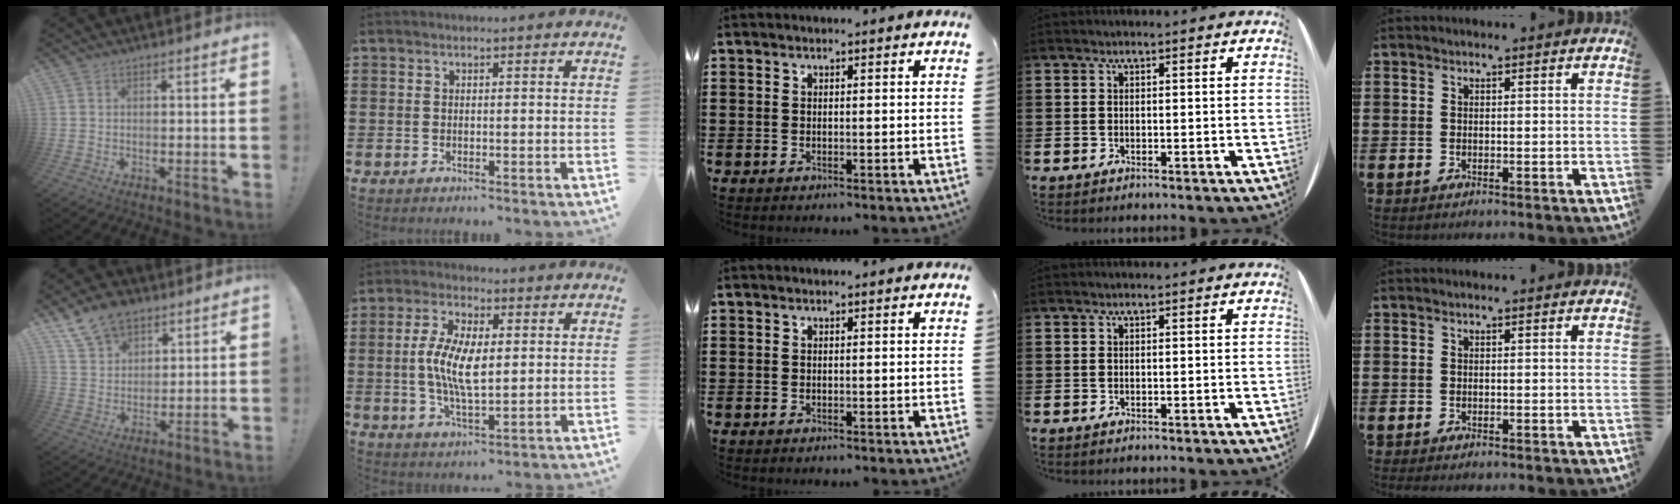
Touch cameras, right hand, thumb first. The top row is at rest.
{"thumb": {"total": 11.1, "force": [8.0, 6.8, 3.7], "torque": [-0.066, -0.046, 0.156]}, "index": {"total": 8.6, "force": [0.4, 3.5, 7.9], "torque": [-0.167, 0.004, 0.001]}}